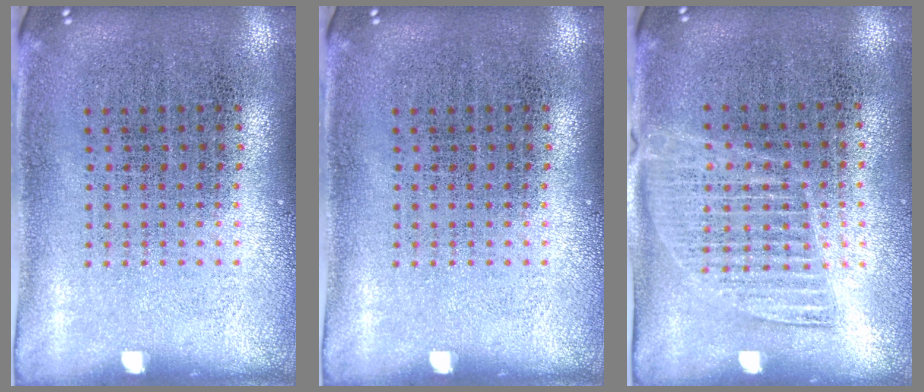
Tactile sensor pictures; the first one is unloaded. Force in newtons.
{"total": 0.0}
{"total": 1.3, "press": 1.2, "slide": 0.7}